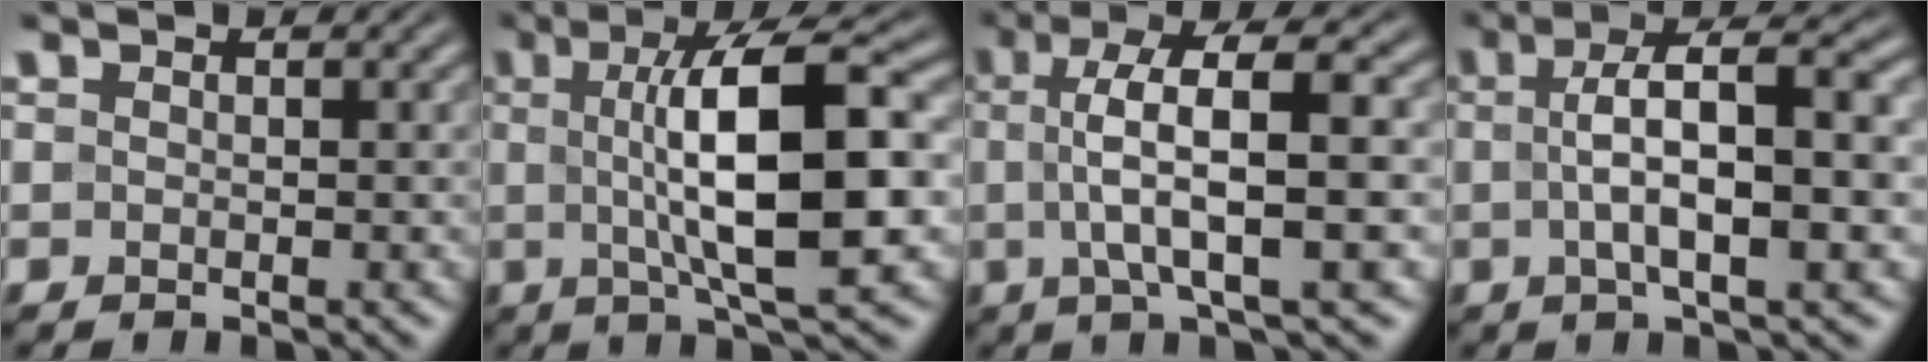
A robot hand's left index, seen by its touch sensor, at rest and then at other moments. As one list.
[{"total": 11.1, "force": [0.5, 3.0, 10.7], "torque": [-0.158, 0.009, 0.006]}, {"total": 8.6, "force": [1.0, 2.2, 8.3], "torque": [-0.128, 0.018, 0.010]}, {"total": 8.5, "force": [1.0, 2.3, 8.1], "torque": [-0.123, 0.018, 0.010]}]